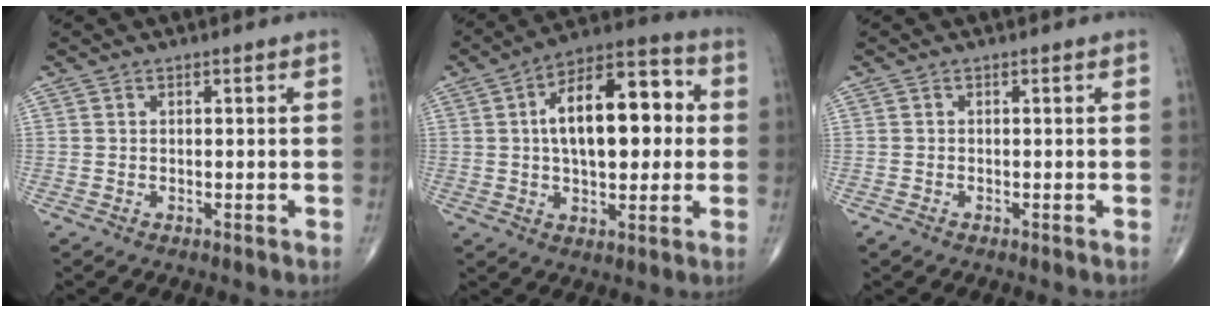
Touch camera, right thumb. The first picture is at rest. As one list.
[{"total": 18.2, "force": [2.2, 9.2, 15.6], "torque": [-0.217, 0.026, 0.027]}, {"total": 1.0, "force": [-0.7, 0.4, 0.6], "torque": [-0.014, -0.003, -0.016]}]